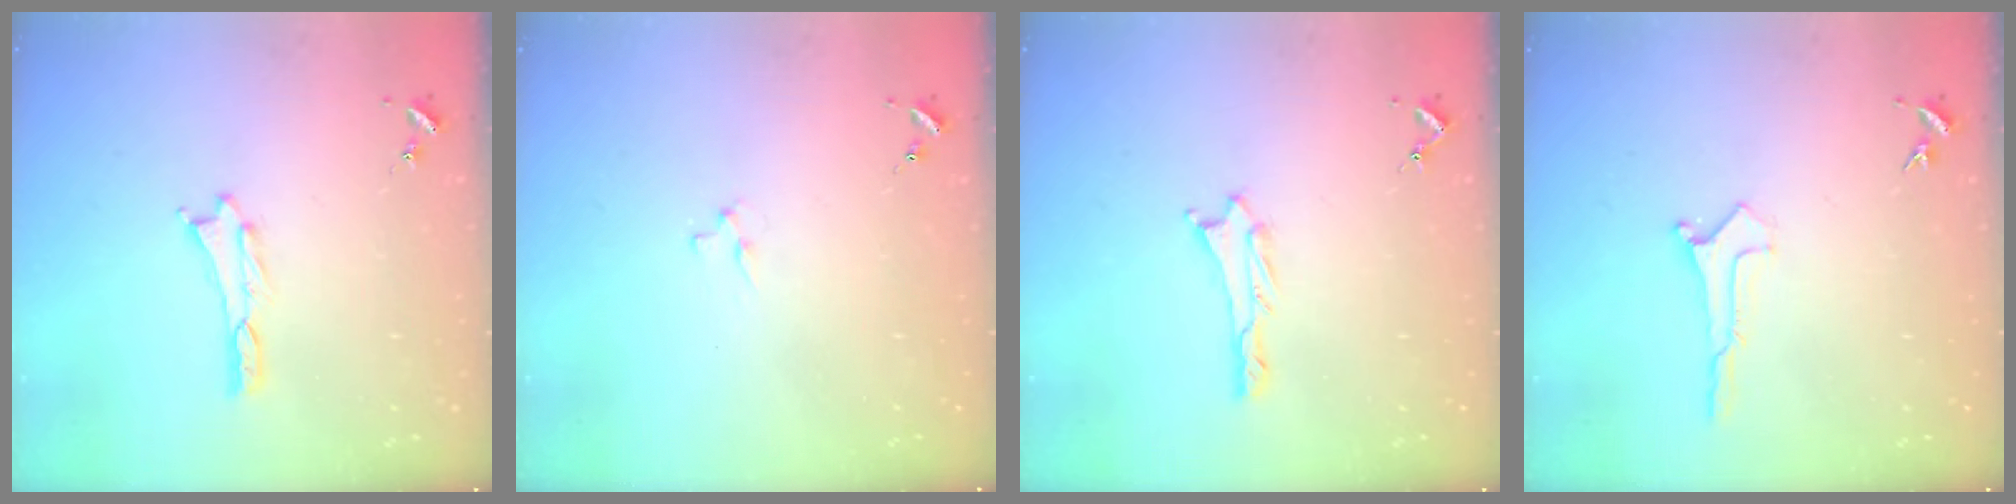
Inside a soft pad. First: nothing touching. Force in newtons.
{"total": 1.8, "press": 1.8, "slide": 0.3}
{"total": 0.8, "press": 0.8, "slide": 0.2}
{"total": 0.0}